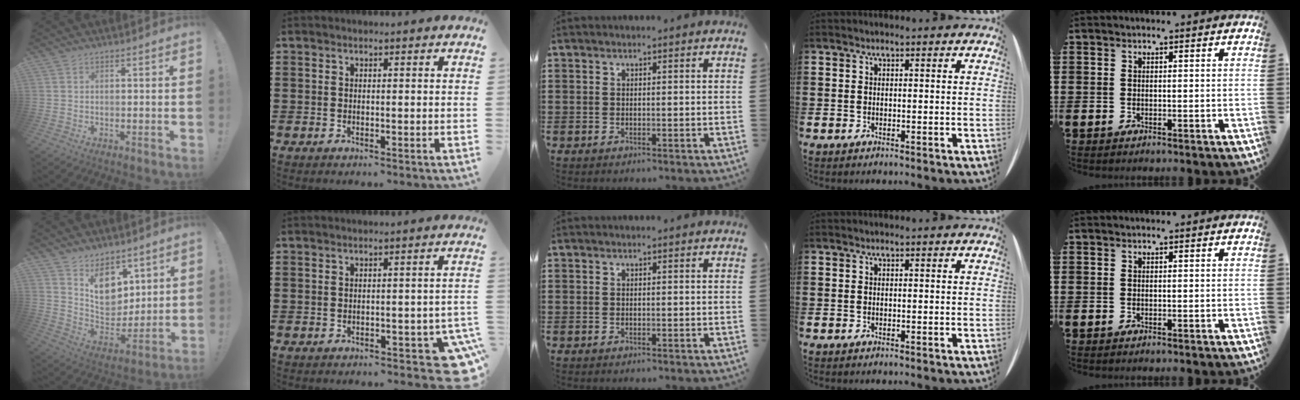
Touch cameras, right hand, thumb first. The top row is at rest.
{"thumb": {"total": 13.1, "force": [8.1, 9.0, 5.0], "torque": [-0.063, -0.063, 0.159]}, "index": {"total": 4.9, "force": [-2.9, 1.8, 3.5], "torque": [-0.056, -0.001, -0.048]}}